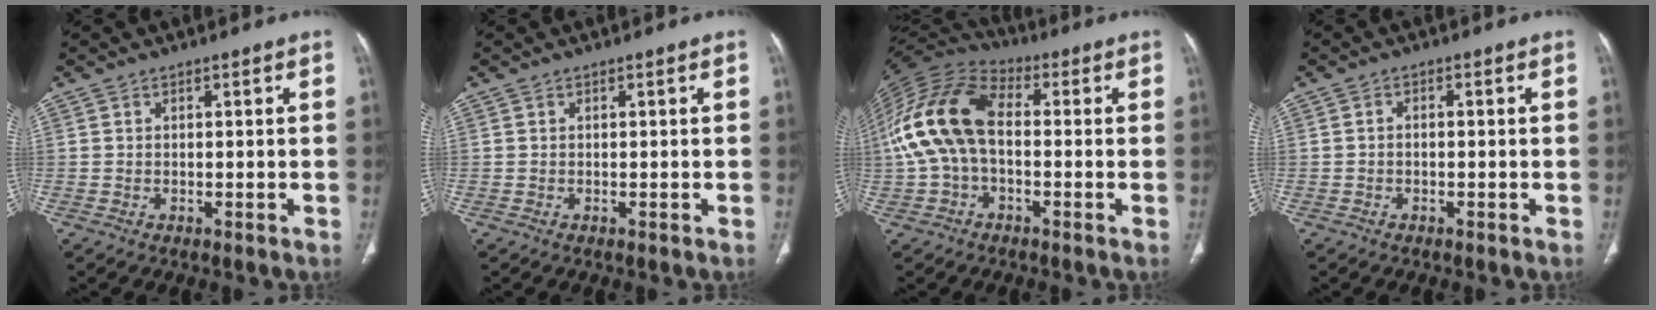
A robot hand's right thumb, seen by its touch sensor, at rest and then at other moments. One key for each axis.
{"total": 0.0}
{"total": 15.7, "fx": -0.2, "fy": 9.6, "fz": 12.4, "tx": -0.258, "ty": 0.038, "tz": -0.014}
{"total": 1.0, "fx": -0.3, "fy": 0.6, "fz": 0.7, "tx": -0.012, "ty": 0.005, "tz": -0.008}